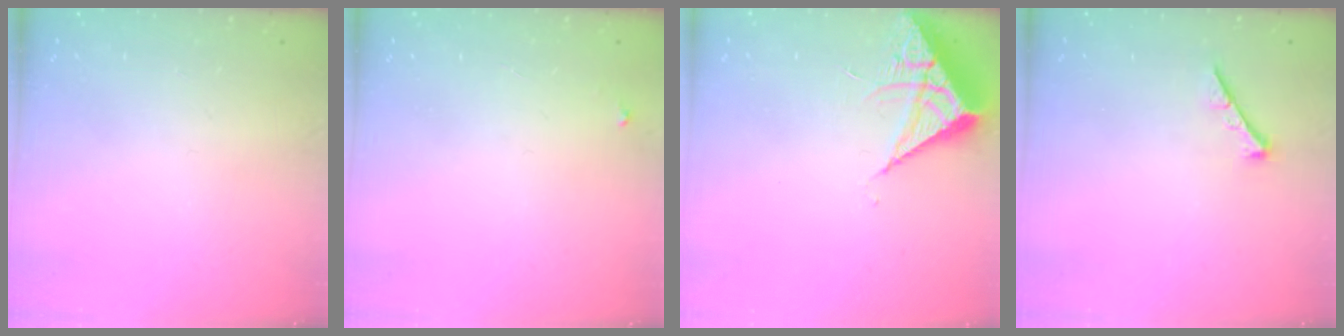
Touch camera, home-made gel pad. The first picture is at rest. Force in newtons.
{"total": 2.2, "press": 2.2, "slide": 0.1}
{"total": 6.2, "press": 6.2, "slide": 0.4}
{"total": 0.0}